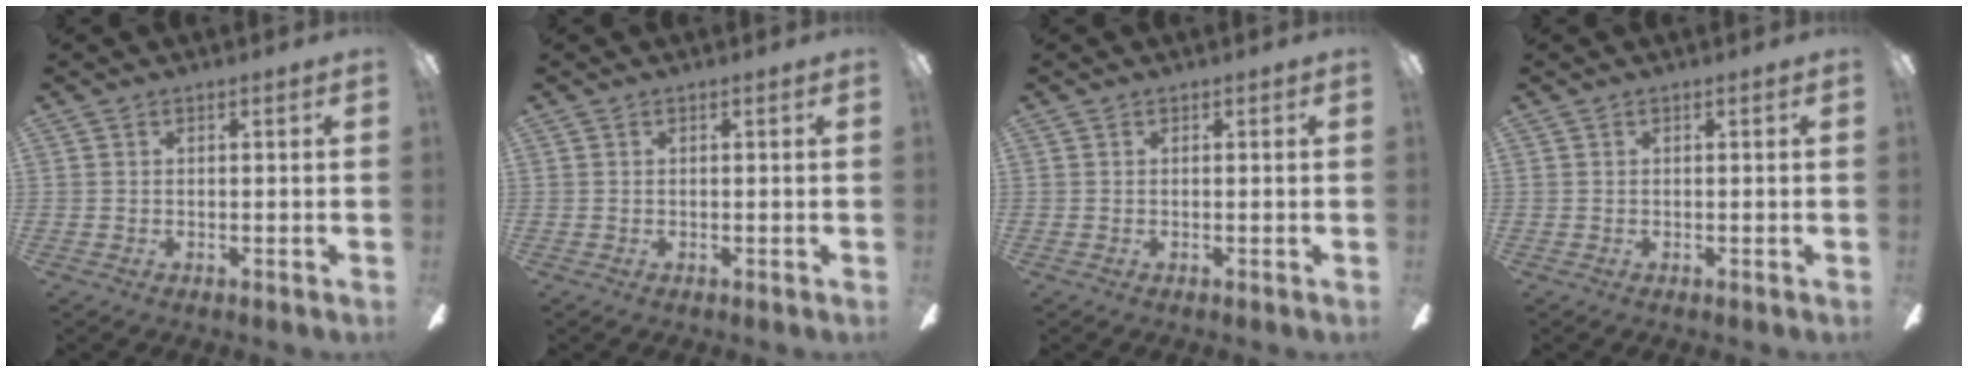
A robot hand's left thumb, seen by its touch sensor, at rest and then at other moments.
{"total": 0.0}
{"total": 0.0}
{"total": 0.0}